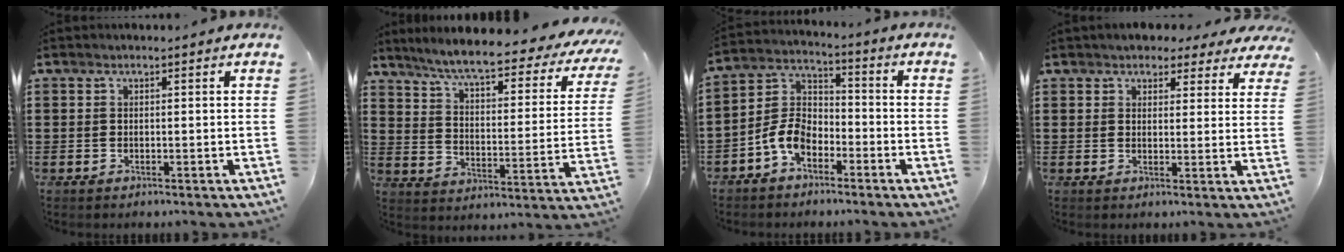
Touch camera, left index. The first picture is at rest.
{"total": 7.0, "force": [5.7, 0.0, 3.9], "torque": [-0.100, -0.040, 0.091]}
{"total": 7.2, "force": [-4.2, 4.2, 4.0], "torque": [-0.116, 0.003, -0.091]}
{"total": 3.6, "force": [3.2, 1.3, 0.8], "torque": [-0.021, -0.004, 0.057]}